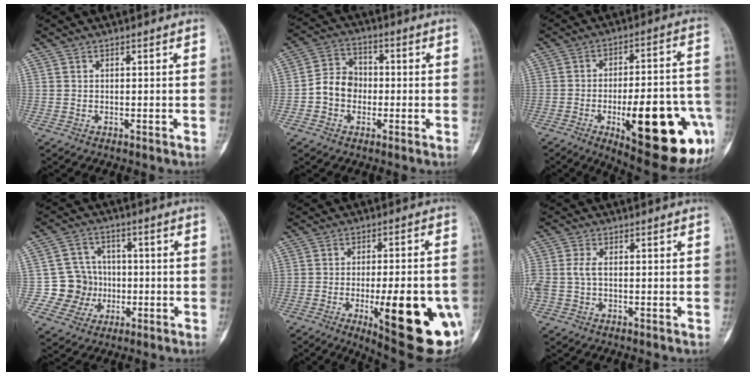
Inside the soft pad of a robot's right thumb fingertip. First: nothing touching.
{"total": 7.1, "force": [-1.2, 5.8, 4.0], "torque": [-0.052, 0.025, -0.034]}
{"total": 26.8, "force": [-9.2, 8.7, 23.6], "torque": [-0.269, 0.021, -0.110]}
{"total": 8.7, "force": [-1.3, 8.4, 1.6], "torque": [0.019, 0.020, -0.023]}
{"total": 22.9, "force": [-7.1, 6.6, 20.8], "torque": [-0.222, -0.003, -0.077]}
{"total": 3.8, "force": [0.0, 2.1, 3.1], "torque": [-0.091, 0.009, 0.000]}